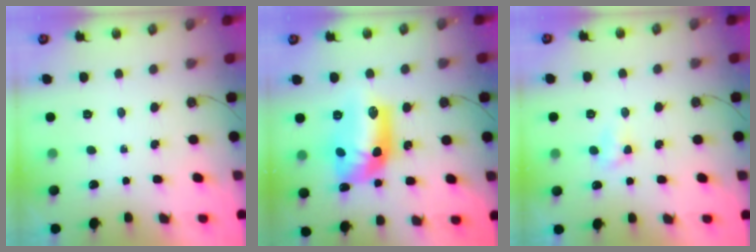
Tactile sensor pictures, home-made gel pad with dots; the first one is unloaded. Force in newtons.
{"total": 16.0, "press": 15.9, "slide": 1.3}
{"total": 4.0, "press": 4.0, "slide": 0.6}